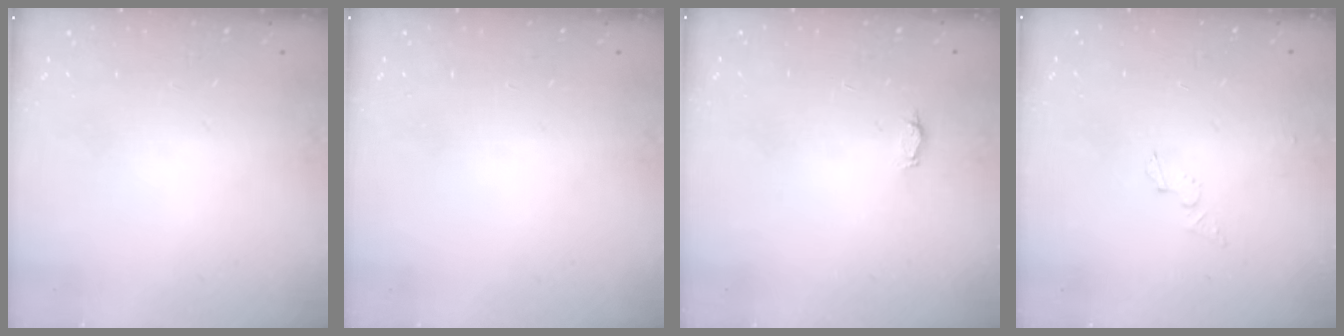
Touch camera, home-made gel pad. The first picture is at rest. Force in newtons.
{"total": 0.0}
{"total": 2.2, "press": 2.2, "slide": 0.3}
{"total": 4.0, "press": 4.0, "slide": 0.4}